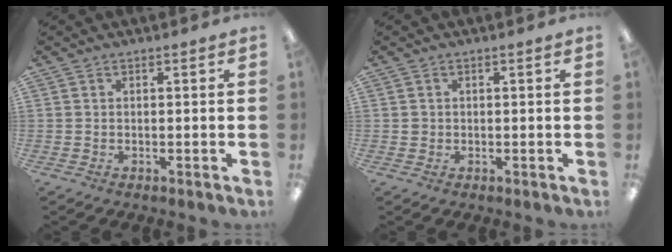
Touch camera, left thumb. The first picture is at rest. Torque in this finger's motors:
{"motor_torque": [-0.10, 0.09, -0.02, -0.05, 0.00]}